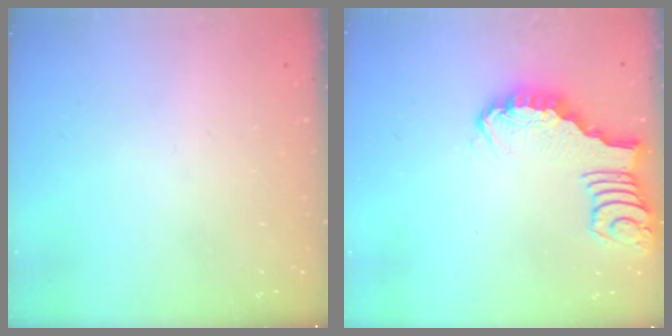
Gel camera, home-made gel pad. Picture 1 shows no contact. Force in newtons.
{"total": 2.3, "press": 2.3, "slide": 0.3}